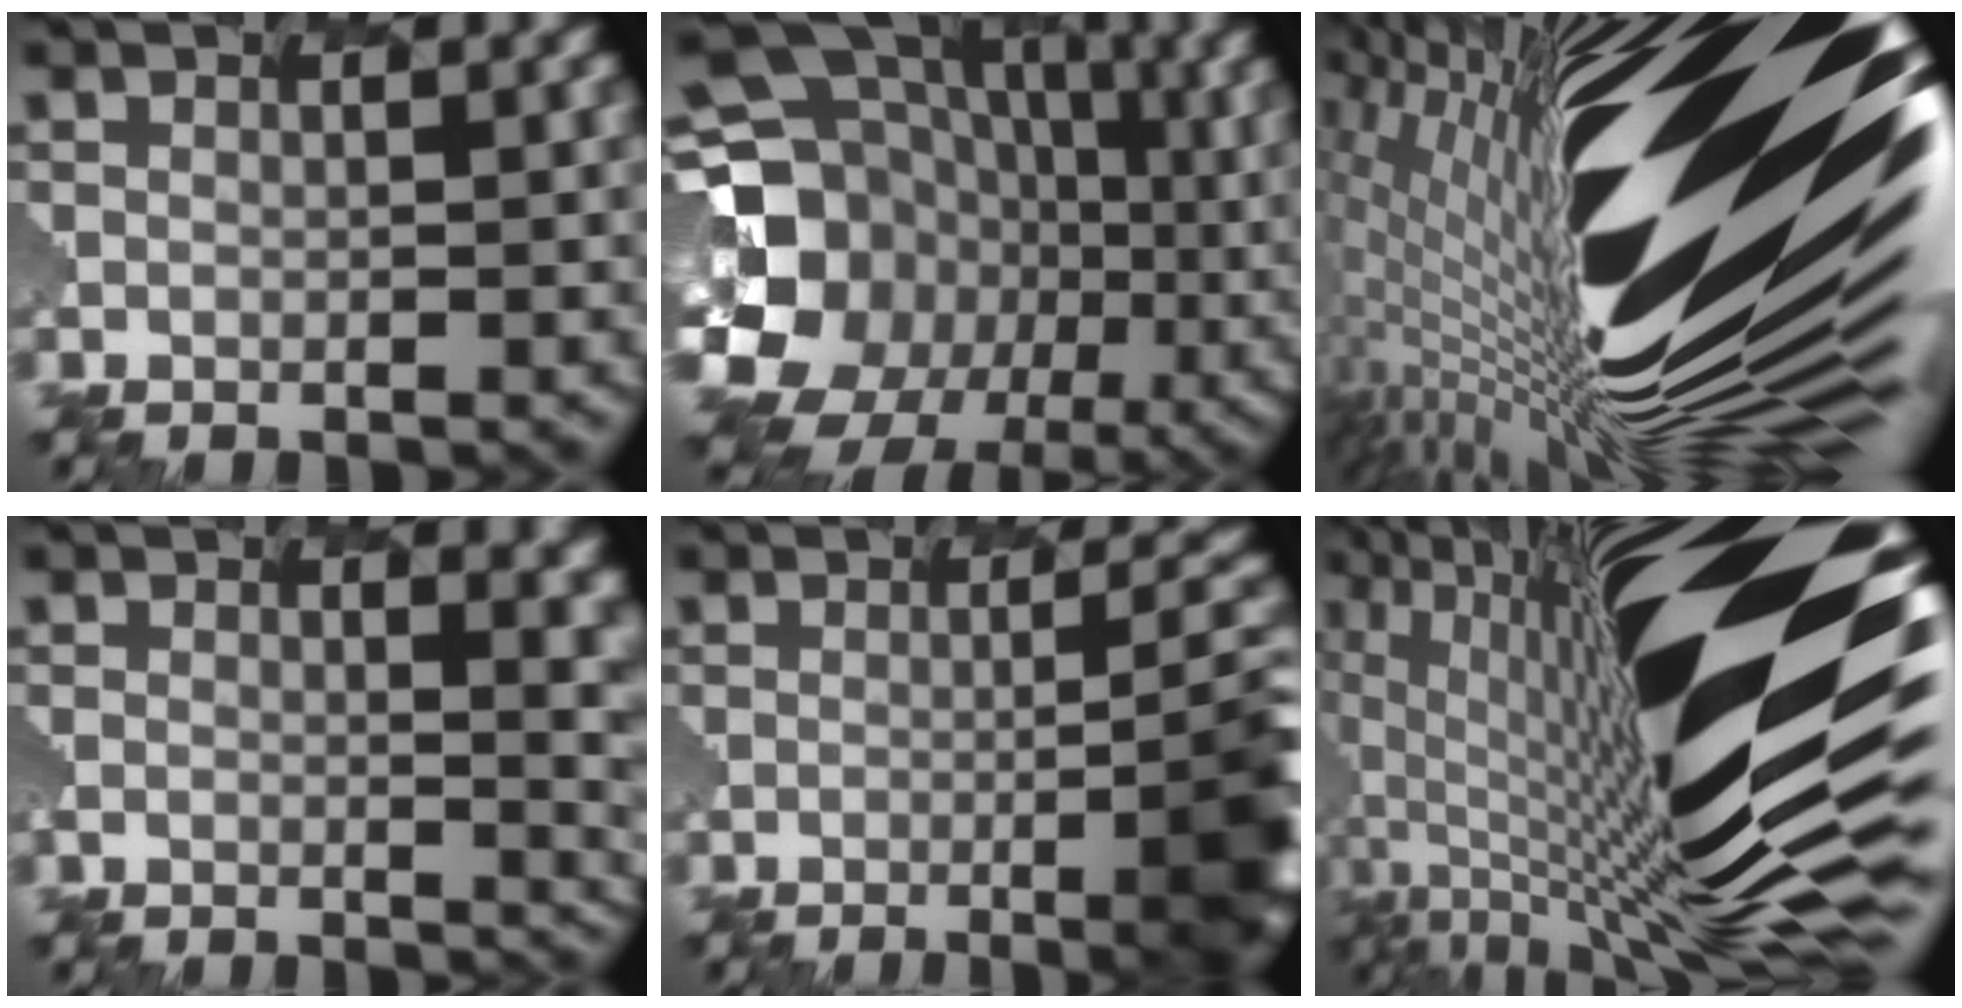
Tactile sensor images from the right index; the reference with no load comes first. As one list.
[{"total": 16.6, "force": [-2.4, 15.2, 6.0], "torque": [-0.152, 0.003, -0.085]}, {"total": 18.7, "force": [3.4, 5.8, 17.5], "torque": [-0.307, -0.007, 0.031]}, {"total": 3.2, "force": [1.0, 1.2, 2.8], "torque": [-0.006, 0.013, -0.007]}, {"total": 7.5, "force": [-2.7, 1.6, 6.8], "torque": [-0.072, 0.015, -0.046]}, {"total": 16.4, "force": [1.4, 4.4, 15.7], "torque": [-0.294, 0.023, -0.005]}]